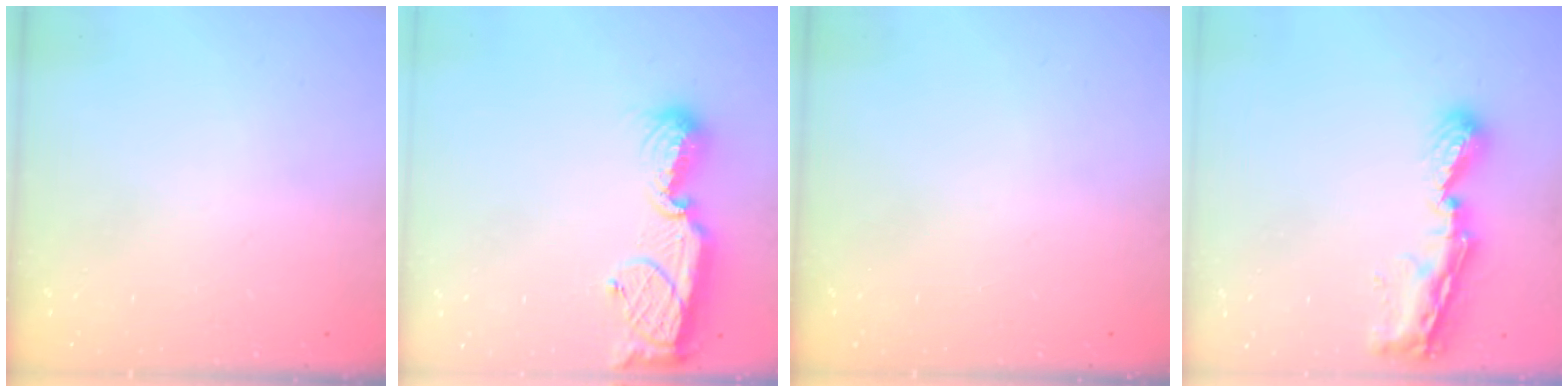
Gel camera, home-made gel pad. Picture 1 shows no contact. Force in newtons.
{"total": 11.5, "press": 11.4, "slide": 1.2}
{"total": 0.0}
{"total": 8.4, "press": 8.4, "slide": 1.1}